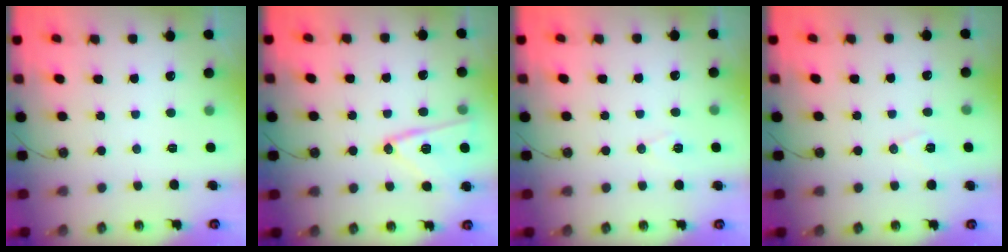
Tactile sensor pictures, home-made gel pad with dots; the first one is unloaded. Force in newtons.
{"total": 14.3, "press": 14.0, "slide": 2.9}
{"total": 6.3, "press": 5.0, "slide": 3.8}
{"total": 7.1, "press": 5.5, "slide": 4.5}